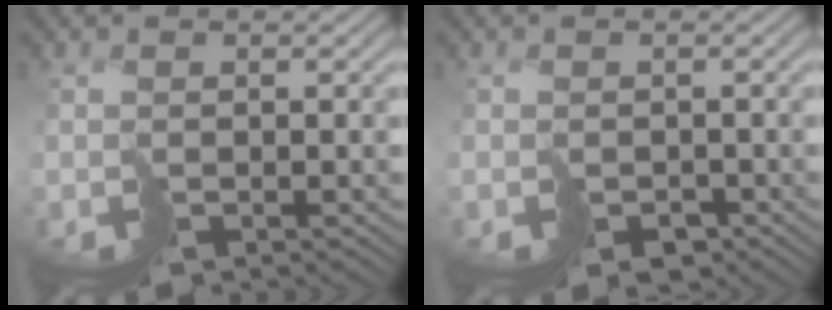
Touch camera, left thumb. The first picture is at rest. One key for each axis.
{"total": 2.4, "fx": -1.3, "fy": 1.8, "fz": 0.8, "tx": -0.010, "ty": -0.009, "tz": -0.015}